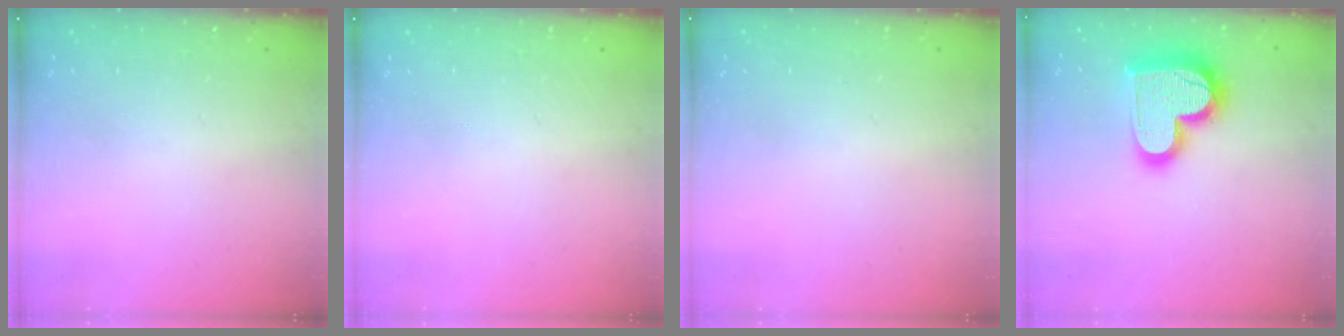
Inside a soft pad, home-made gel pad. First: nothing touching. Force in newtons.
{"total": 0.0}
{"total": 0.8, "press": 0.5, "slide": 0.6}
{"total": 20.0, "press": 19.9, "slide": 1.4}